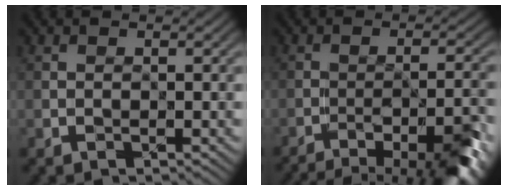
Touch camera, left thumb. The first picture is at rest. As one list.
[{"total": 13.4, "force": [-10.6, 2.8, 7.7], "torque": [-0.099, -0.011, -0.132]}]